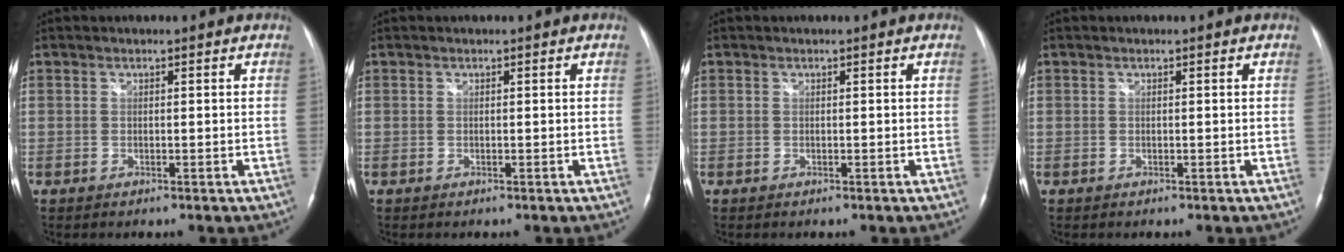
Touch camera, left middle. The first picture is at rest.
{"total": 0.0}
{"total": 0.0}
{"total": 0.0}